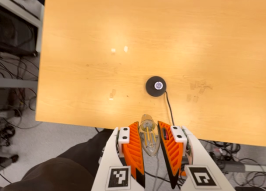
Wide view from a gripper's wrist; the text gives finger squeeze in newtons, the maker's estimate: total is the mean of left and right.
{"total": 13.9, "left": 14.0, "right": 13.7}